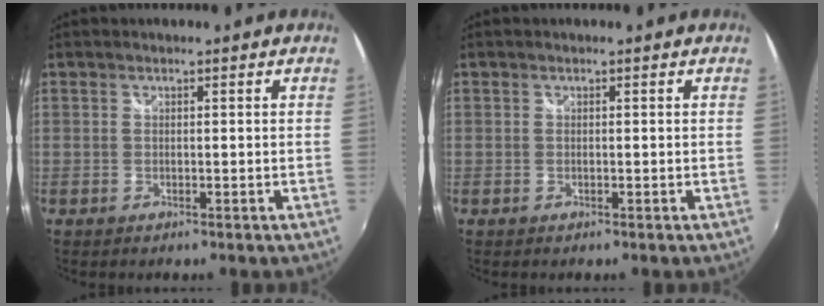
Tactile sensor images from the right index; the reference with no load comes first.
{"total": 0.0}